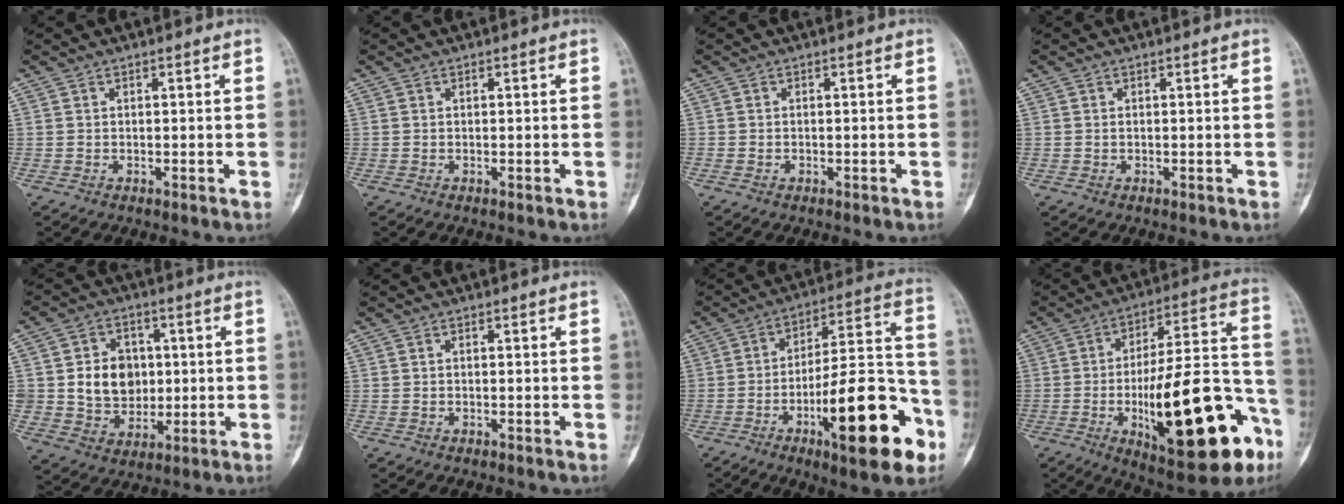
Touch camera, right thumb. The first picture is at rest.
{"total": 0.0}
{"total": 0.6, "force": [-0.3, 0.5, 0.2], "torque": [-0.001, 0.004, -0.005]}
{"total": 0.0}
{"total": 10.8, "force": [1.1, 9.0, 6.0], "torque": [-0.055, -0.003, 0.025]}
{"total": 0.0}
{"total": 23.5, "force": [-10.0, 6.9, 20.1], "torque": [-0.280, 0.060, -0.149]}
{"total": 29.1, "force": [-10.7, 9.6, 25.3], "torque": [-0.346, 0.048, -0.146]}